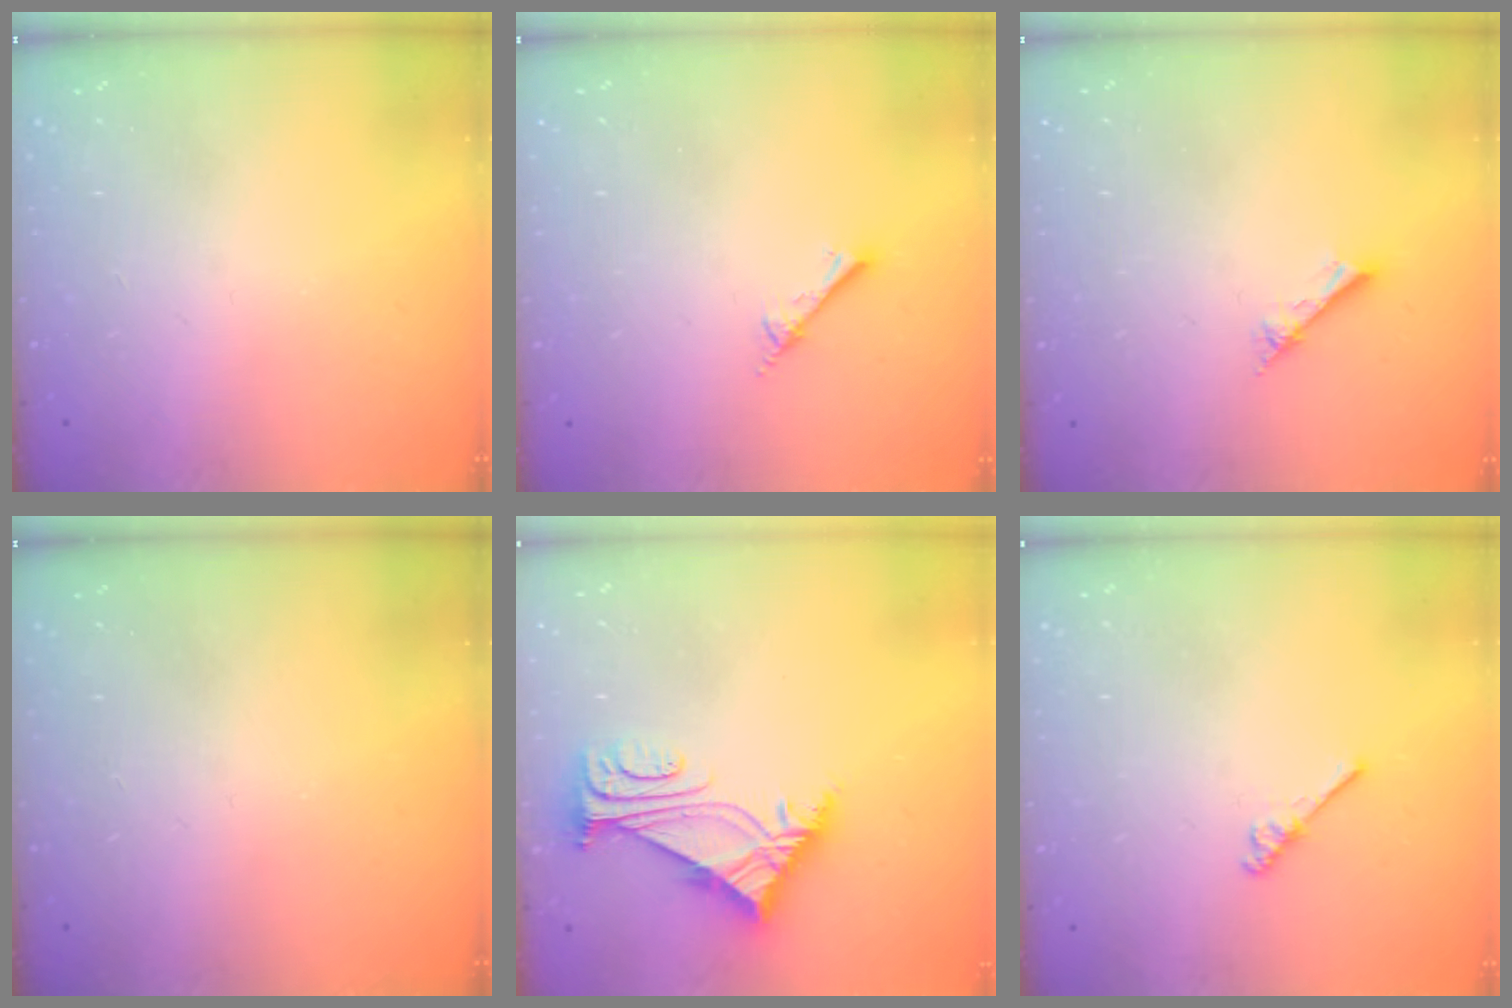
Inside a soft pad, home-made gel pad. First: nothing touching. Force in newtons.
{"total": 2.0, "press": 2.0, "slide": 0.2}
{"total": 2.1, "press": 2.1, "slide": 0.2}
{"total": 0.0}
{"total": 6.1, "press": 6.0, "slide": 1.1}
{"total": 4.2, "press": 4.2, "slide": 0.6}